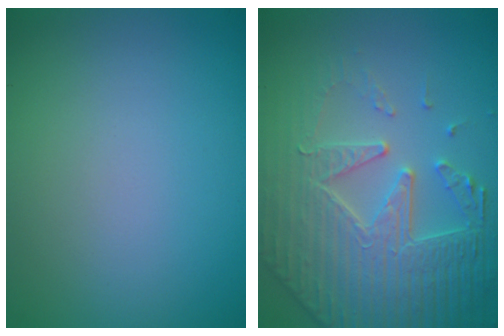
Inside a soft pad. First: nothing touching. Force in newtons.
{"total": 6.8, "press": 5.5, "slide": 4.0}